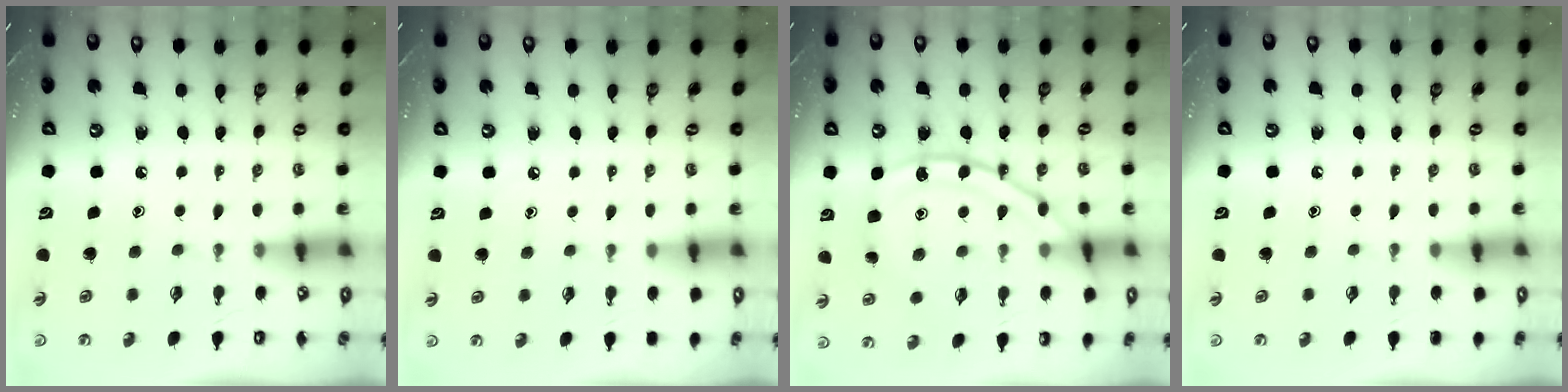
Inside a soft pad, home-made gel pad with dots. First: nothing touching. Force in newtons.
{"total": 2.2, "press": 2.2, "slide": 0.3}
{"total": 14.9, "press": 14.9, "slide": 0.8}
{"total": 0.0}